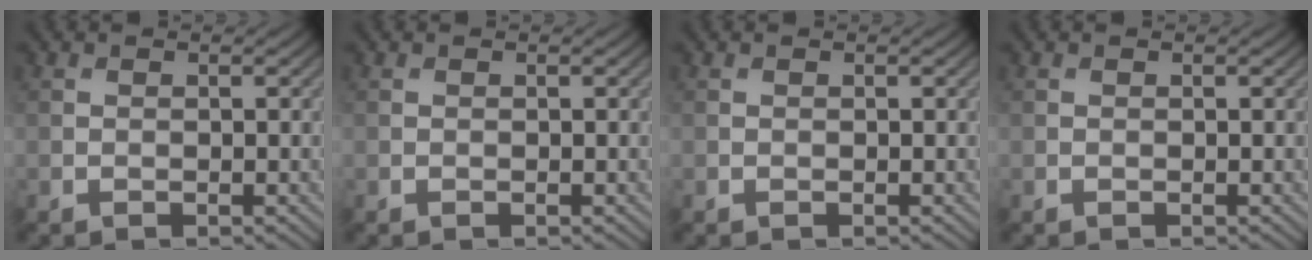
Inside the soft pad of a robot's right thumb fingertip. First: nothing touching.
{"total": 0.0}
{"total": 0.0}
{"total": 0.0}